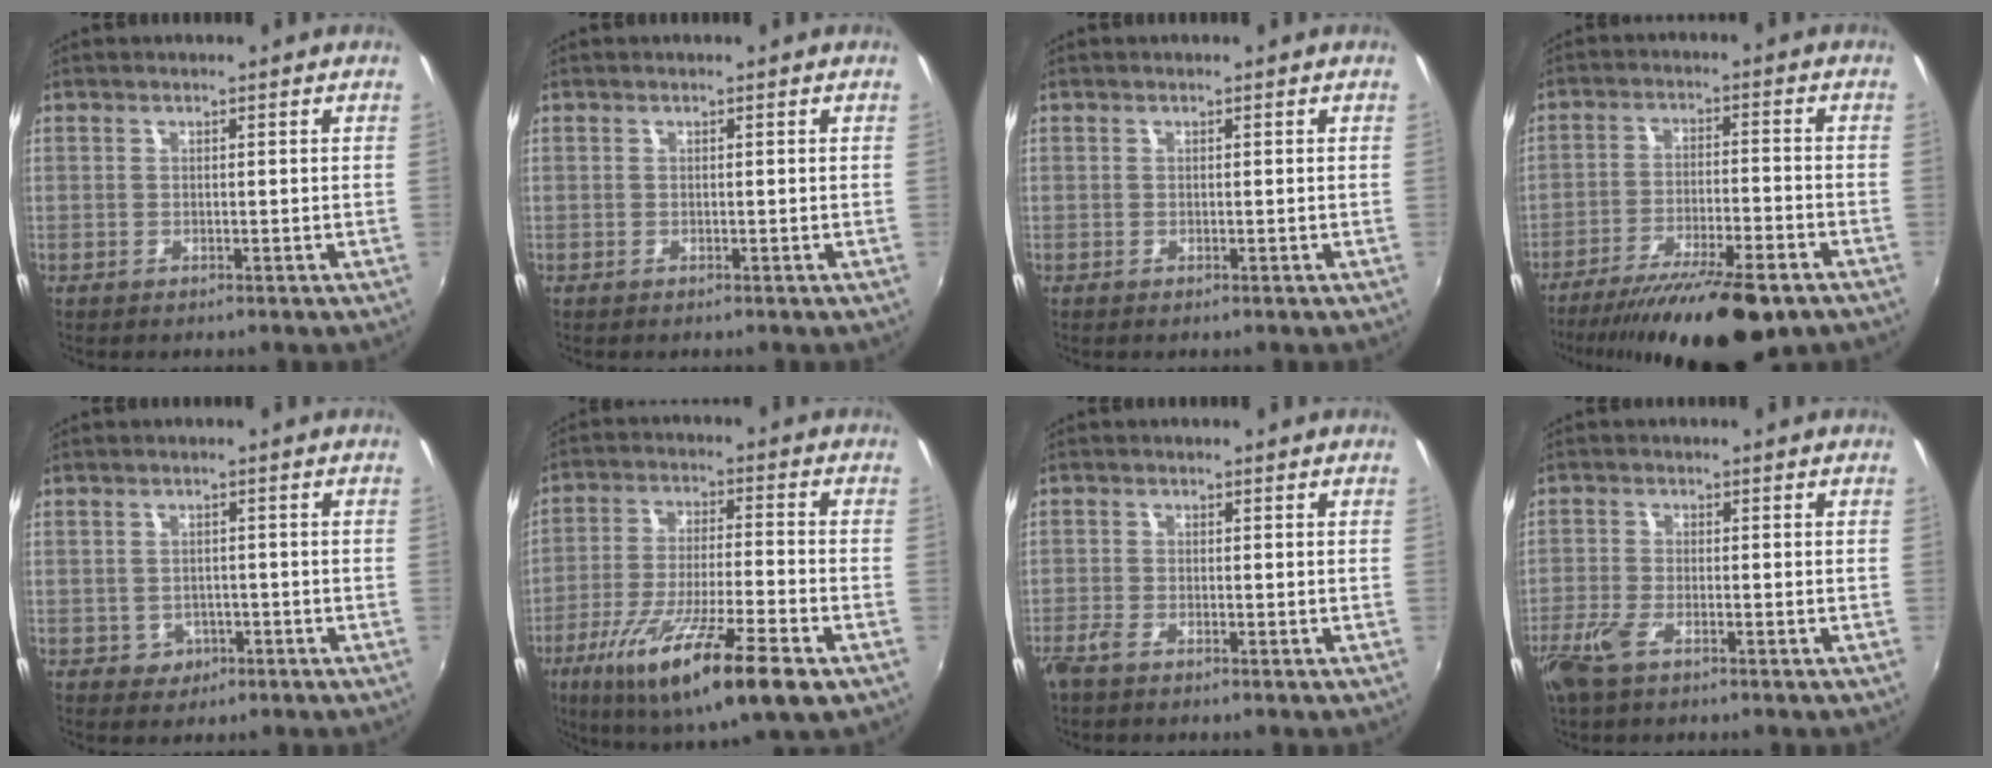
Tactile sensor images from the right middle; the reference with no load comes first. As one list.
[{"total": 0.0}, {"total": 0.0}, {"total": 17.9, "force": [-13.5, 3.7, 11.1], "torque": [-0.208, -0.033, -0.210]}, {"total": 3.4, "force": [-1.3, 3.1, 0.8], "torque": [-0.023, 0.005, -0.011]}, {"total": 18.8, "force": [-9.9, 2.9, 15.7], "torque": [-0.289, -0.050, -0.169]}, {"total": 2.2, "force": [-1.7, 0.5, 1.2], "torque": [-0.032, -0.005, -0.037]}, {"total": 5.5, "force": [-3.5, 1.9, 3.8], "torque": [-0.098, -0.010, -0.068]}]